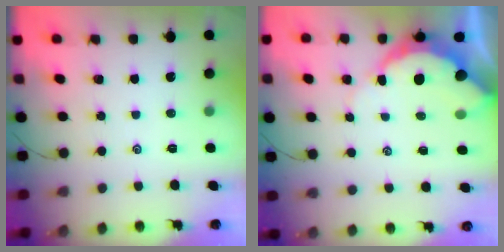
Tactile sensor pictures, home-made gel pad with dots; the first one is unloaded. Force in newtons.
{"total": 7.7, "press": 7.7, "slide": 0.8}